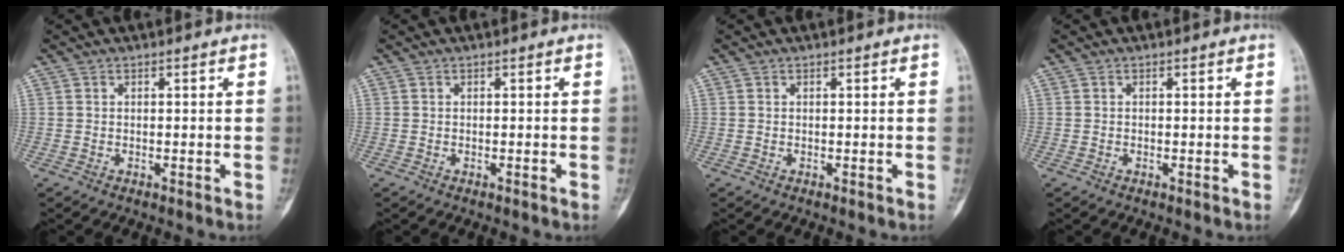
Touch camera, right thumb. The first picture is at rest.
{"total": 0.0}
{"total": 0.0}
{"total": 0.0}